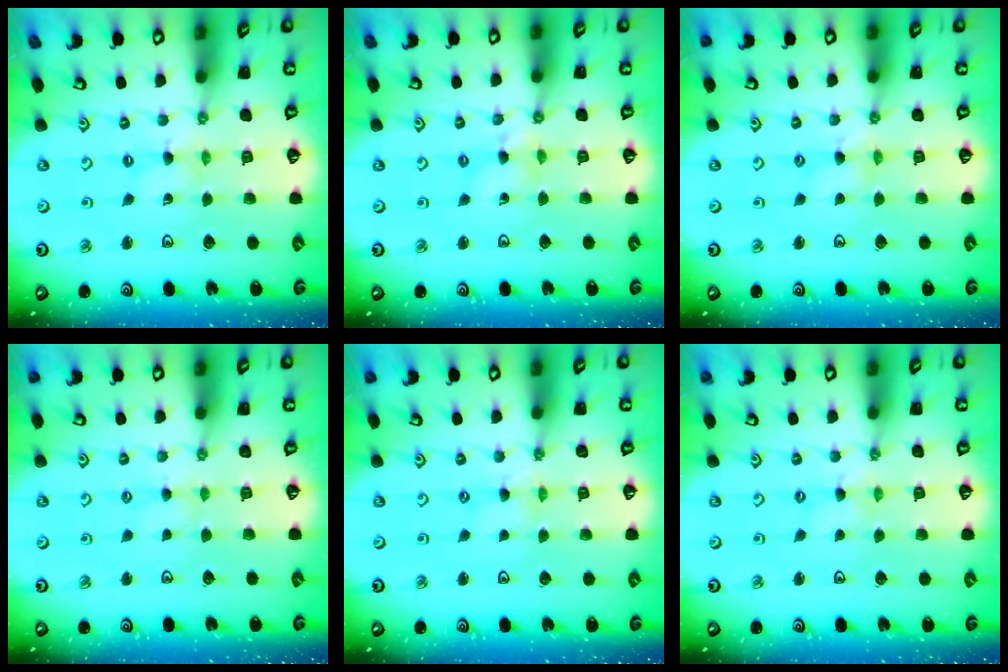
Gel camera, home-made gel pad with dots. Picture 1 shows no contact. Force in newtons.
{"total": 2.3, "press": 2.3, "slide": 0.2}
{"total": 1.7, "press": 1.7, "slide": 0.3}
{"total": 2.4, "press": 2.3, "slide": 0.3}
{"total": 0.0}
{"total": 0.0}